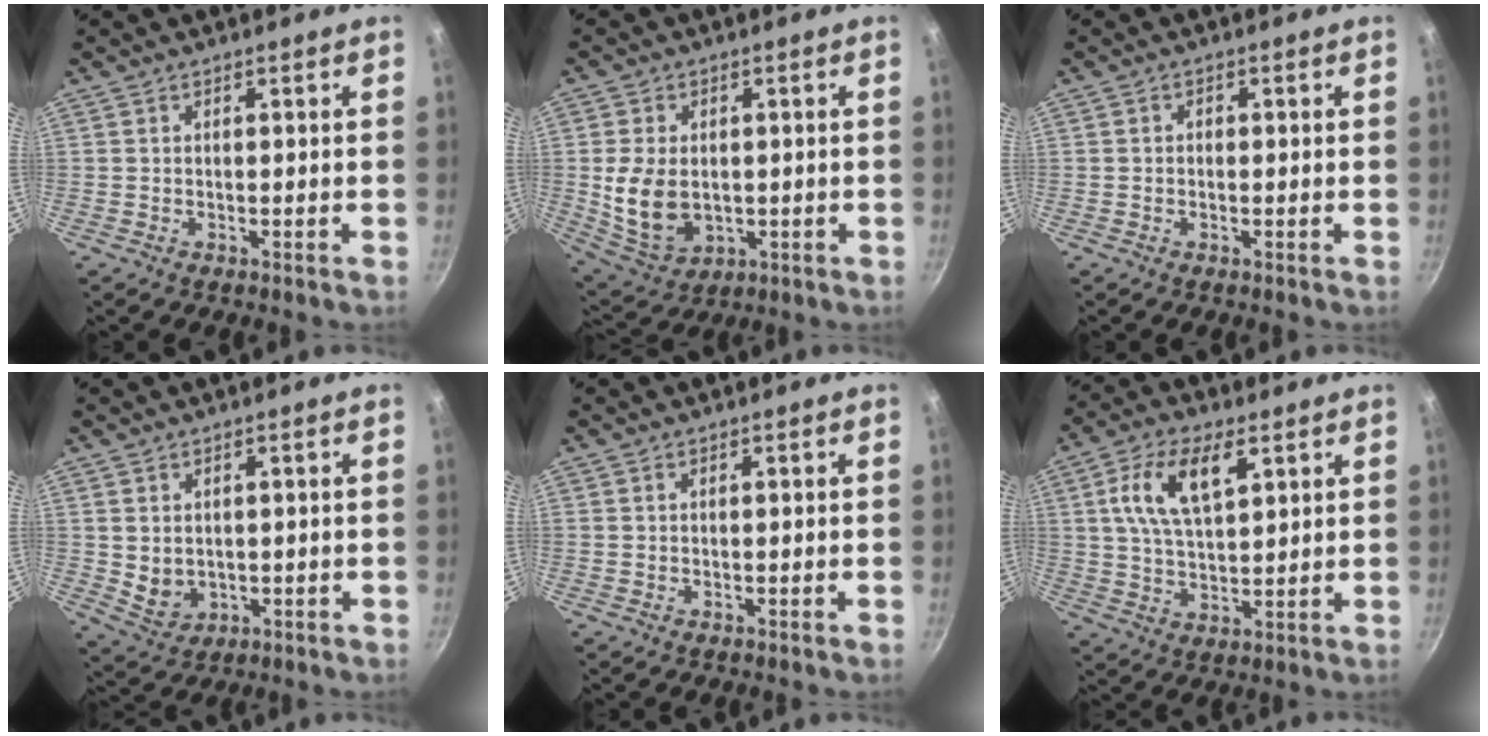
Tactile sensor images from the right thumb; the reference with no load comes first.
{"total": 10.8, "force": [-0.1, 7.6, 7.7], "torque": [-0.137, -0.011, 0.016]}
{"total": 0.8, "force": [-0.2, 0.7, 0.4], "torque": [-0.004, 0.003, -0.005]}
{"total": 4.9, "force": [0.6, 4.0, 2.8], "torque": [-0.037, -0.009, 0.024]}
{"total": 0.0}
{"total": 11.7, "force": [4.4, 5.8, 9.2], "torque": [-0.160, -0.004, 0.080]}